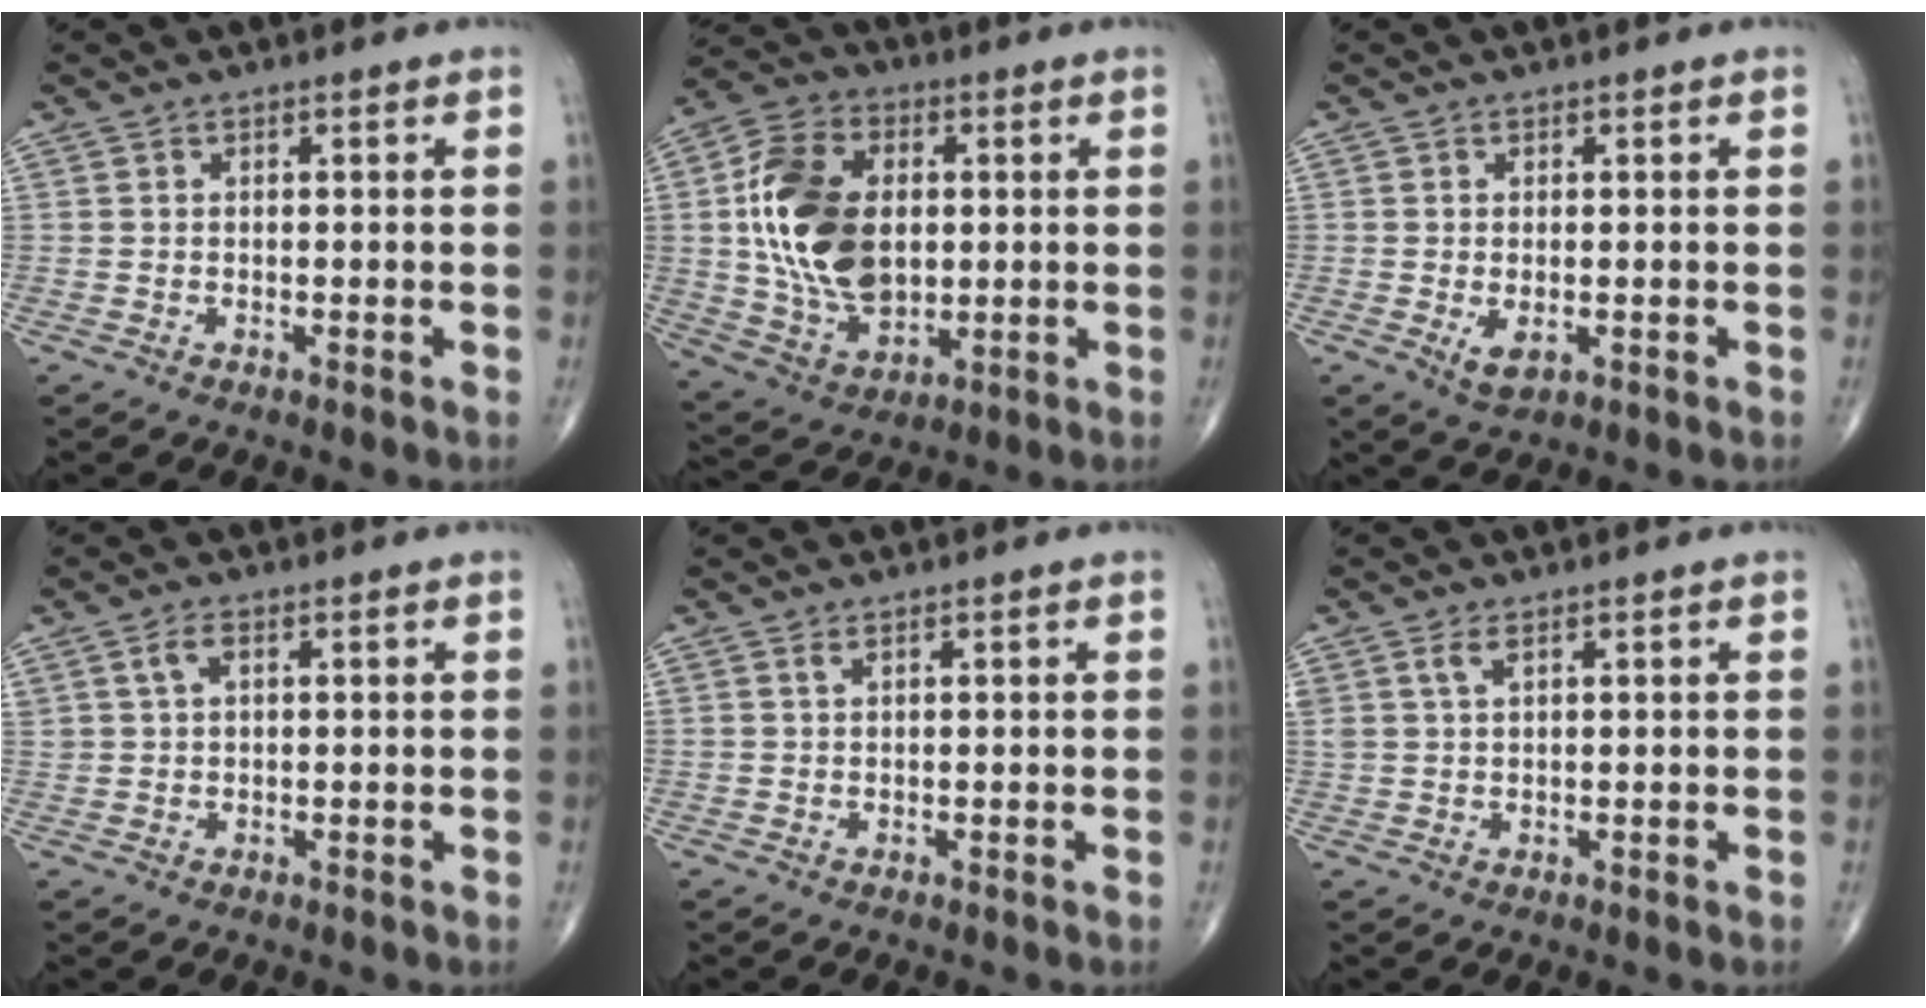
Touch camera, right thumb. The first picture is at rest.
{"total": 18.9, "force": [1.6, 12.4, 14.1], "torque": [-0.244, -0.001, 0.036]}
{"total": 2.9, "force": [-0.5, 1.5, 2.4], "torque": [-0.040, -0.007, -0.003]}
{"total": 2.4, "force": [1.0, 1.4, 1.7], "torque": [-0.032, 0.003, 0.022]}
{"total": 0.7, "force": [0.5, 0.1, 0.4], "torque": [-0.009, 0.001, 0.013]}
{"total": 2.3, "force": [1.3, 1.0, 1.6], "torque": [-0.038, 0.003, 0.033]}